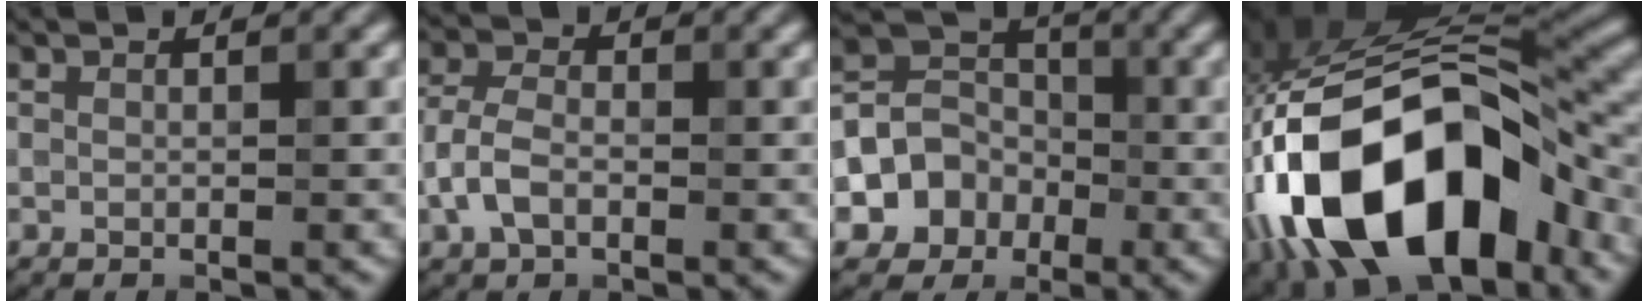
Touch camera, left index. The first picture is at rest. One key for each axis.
{"total": 3.1, "fx": -1.3, "fy": 1.7, "fz": 2.3, "tx": -0.054, "ty": 0.010, "tz": -0.031}
{"total": 5.1, "fx": -1.9, "fy": 4.3, "fz": 2.0, "tx": -0.022, "ty": 0.008, "tz": -0.047}
{"total": 17.8, "fx": -6.2, "fy": 8.6, "fz": 14.3, "tx": -0.262, "ty": -0.002, "tz": -0.103}